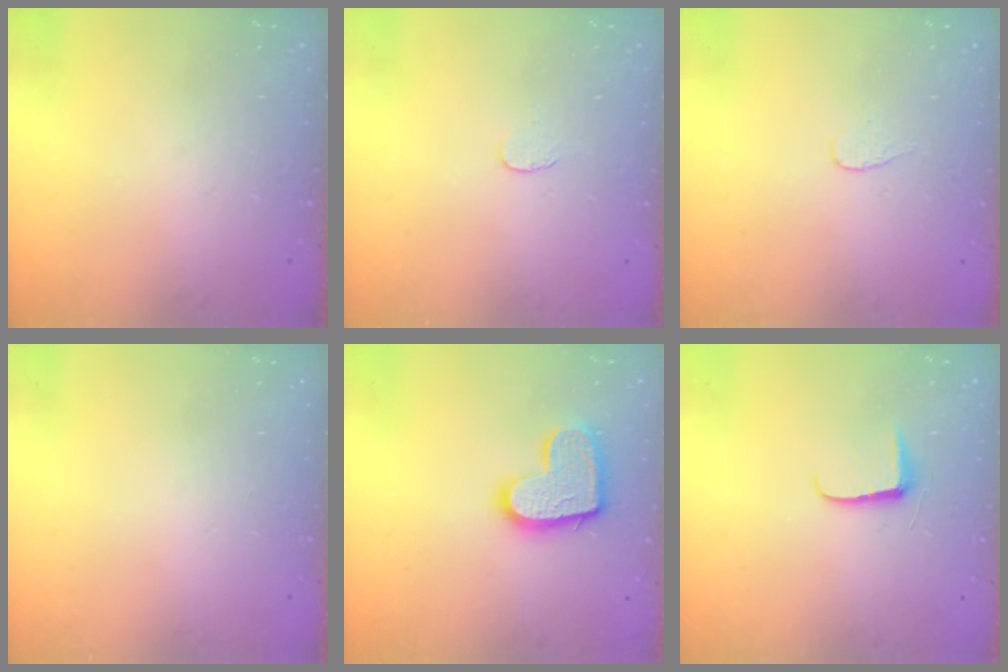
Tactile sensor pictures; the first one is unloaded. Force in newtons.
{"total": 3.2, "press": 3.1, "slide": 0.3}
{"total": 2.7, "press": 2.7, "slide": 0.3}
{"total": 0.0}
{"total": 14.2, "press": 14.2, "slide": 0.8}
{"total": 5.6, "press": 5.6, "slide": 0.7}